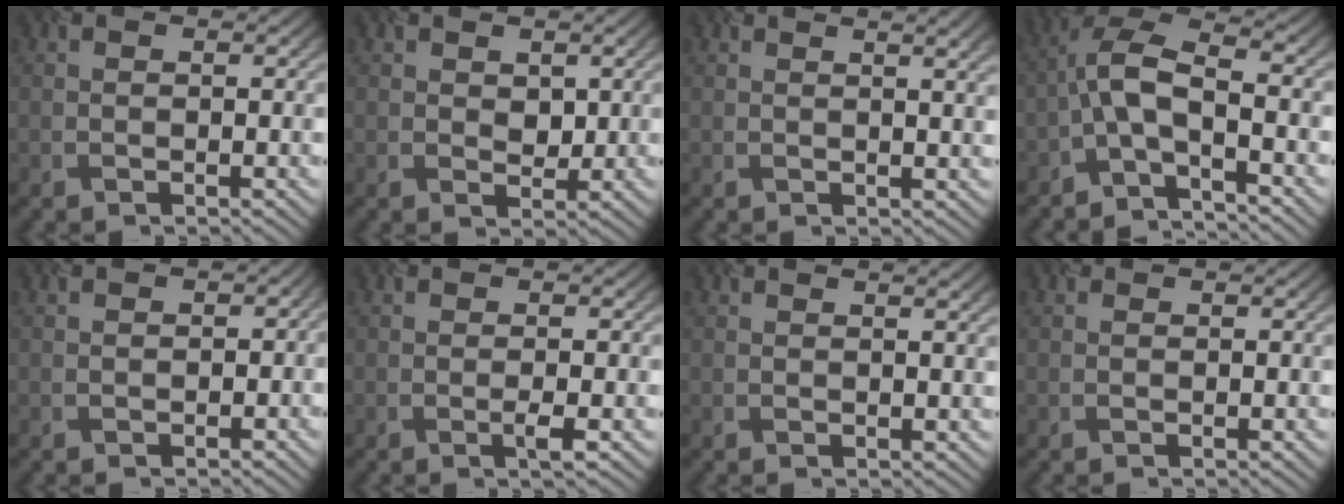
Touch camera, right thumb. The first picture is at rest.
{"total": 2.3, "force": [0.5, 1.8, 1.3], "torque": [-0.027, 0.002, 0.022]}
{"total": 4.2, "force": [1.8, 1.3, 3.5], "torque": [-0.031, 0.019, 0.014]}
{"total": 7.1, "force": [-3.2, 2.6, 5.8], "torque": [-0.114, 0.019, -0.067]}
{"total": 0.9, "force": [-0.7, 0.5, 0.3], "torque": [-0.002, -0.001, 0.000]}
{"total": 1.5, "force": [-0.7, 0.0, 1.4], "torque": [-0.023, 0.005, -0.008]}
{"total": 1.6, "force": [0.9, 0.3, 1.2], "torque": [-0.010, 0.006, 0.010]}
{"total": 0.0}